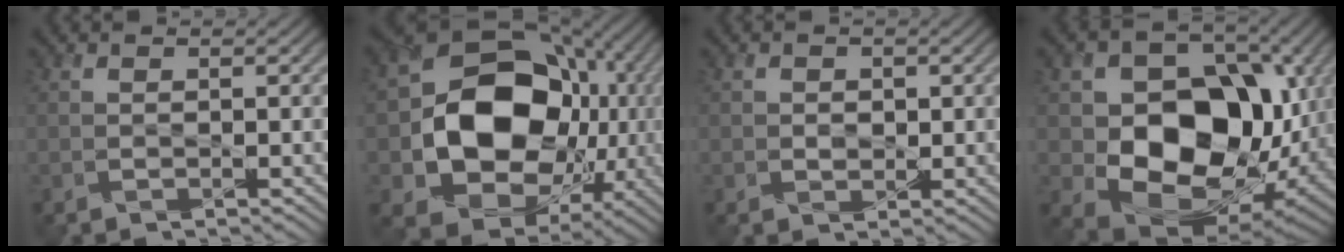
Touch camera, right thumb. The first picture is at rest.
{"total": 17.4, "force": [-1.3, 13.8, 10.5], "torque": [-0.185, -0.048, -0.013]}
{"total": 1.5, "force": [0.1, 1.4, 0.6], "torque": [-0.018, -0.007, -0.001]}
{"total": 15.4, "force": [-0.9, 11.5, 10.2], "torque": [-0.160, -0.036, -0.012]}